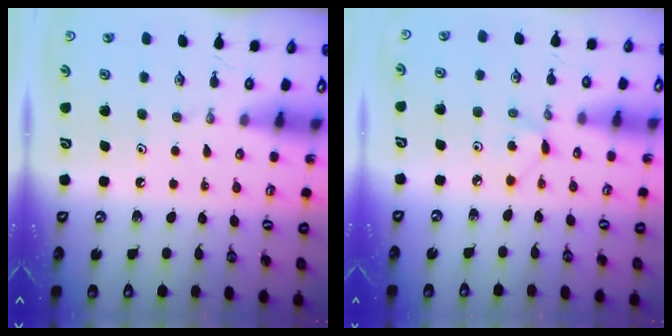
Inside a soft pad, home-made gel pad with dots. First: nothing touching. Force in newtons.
{"total": 3.9, "press": 3.9, "slide": 0.5}